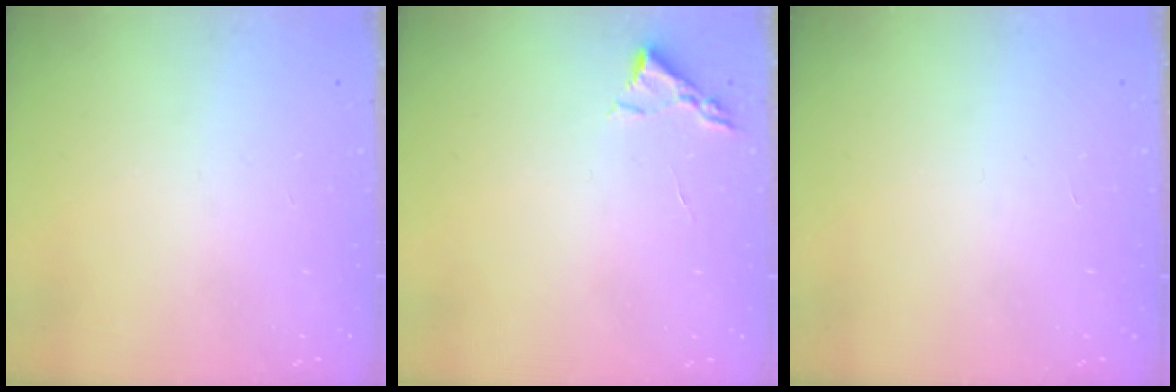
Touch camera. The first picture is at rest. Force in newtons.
{"total": 2.4, "press": 2.3, "slide": 0.3}
{"total": 1.7, "press": 1.7, "slide": 0.1}